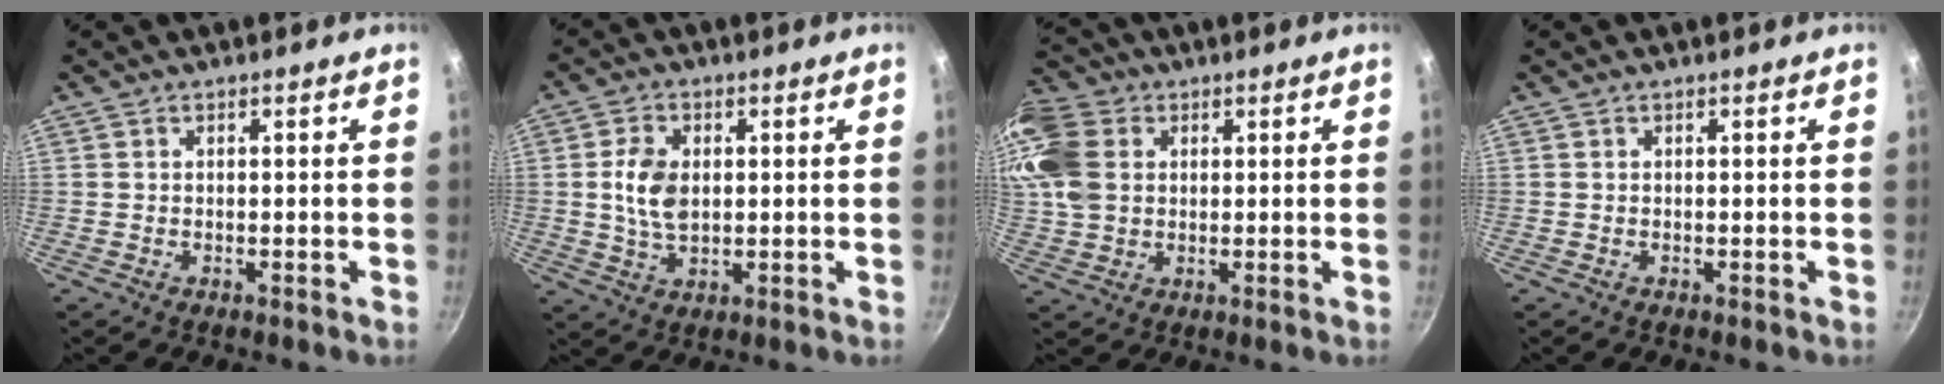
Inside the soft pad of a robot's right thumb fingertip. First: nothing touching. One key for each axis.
{"total": 7.4, "fx": 0.9, "fy": 4.7, "fz": 5.7, "tx": -0.099, "ty": -0.003, "tz": 0.018}
{"total": 12.6, "fx": 3.2, "fy": 9.6, "fz": 7.5, "tx": -0.152, "ty": 0.005, "tz": 0.053}
{"total": 0.0}